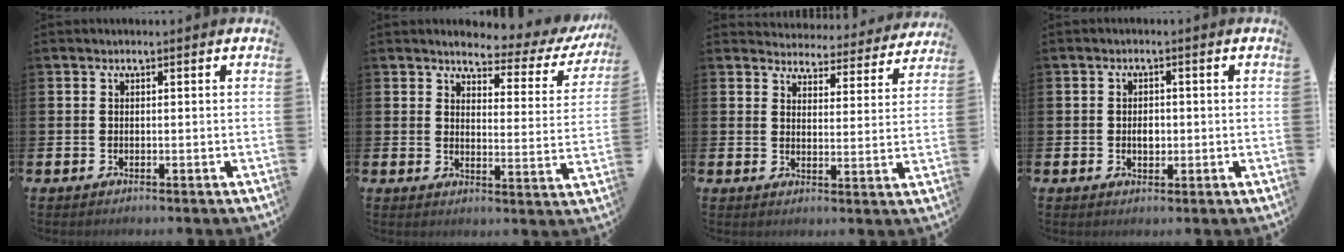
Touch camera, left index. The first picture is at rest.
{"total": 3.4, "force": [3.0, 1.2, 1.0], "torque": [-0.036, -0.025, 0.042]}
{"total": 4.2, "force": [4.1, 1.0, 0.1], "torque": [-0.013, -0.038, 0.067]}
{"total": 2.1, "force": [-0.1, 1.5, 1.5], "torque": [-0.014, 0.000, -0.007]}